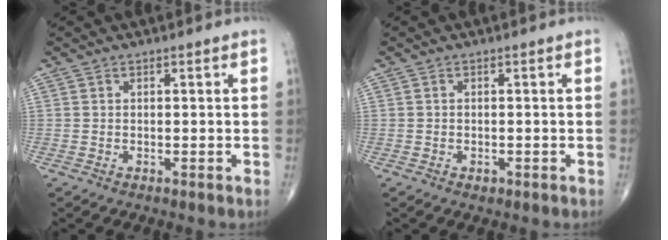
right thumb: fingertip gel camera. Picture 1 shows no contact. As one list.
[{"total": 1.0, "force": [-0.5, 0.6, 0.5], "torque": [-0.007, 0.000, -0.006]}]